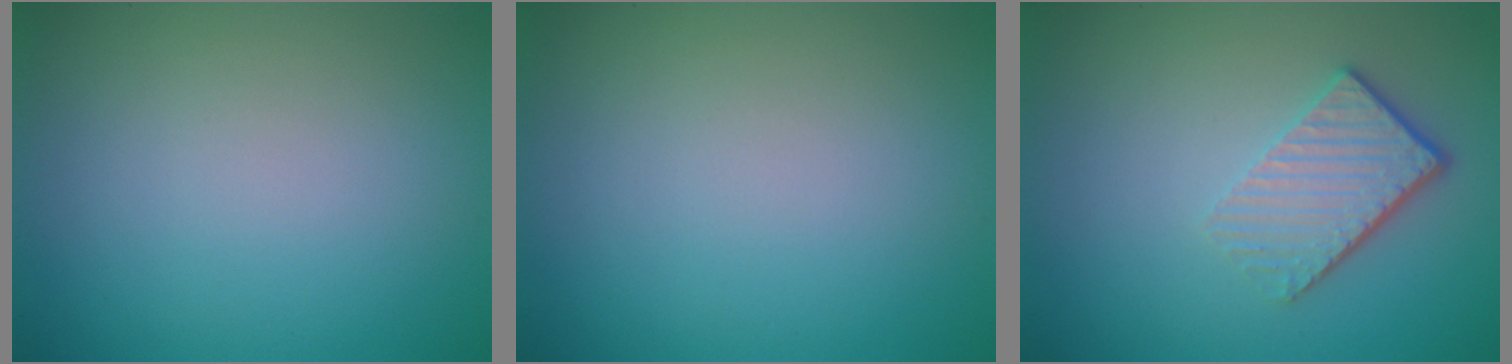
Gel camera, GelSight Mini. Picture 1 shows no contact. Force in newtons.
{"total": 0.0}
{"total": 4.2, "press": 2.8, "slide": 3.1}